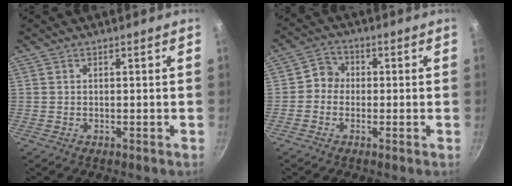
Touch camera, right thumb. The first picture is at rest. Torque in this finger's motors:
{"motor_torque": [-0.06, -0.26, 0.39, -0.05, 0.02]}